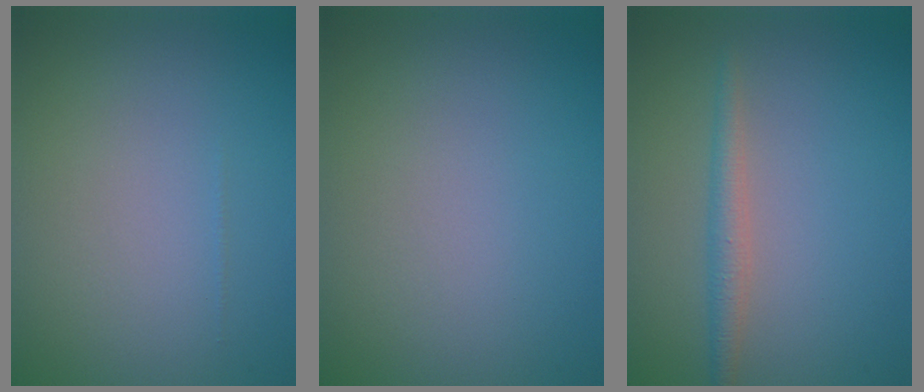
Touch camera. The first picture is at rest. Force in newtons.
{"total": 0.0}
{"total": 1.8, "press": 1.8, "slide": 0.1}